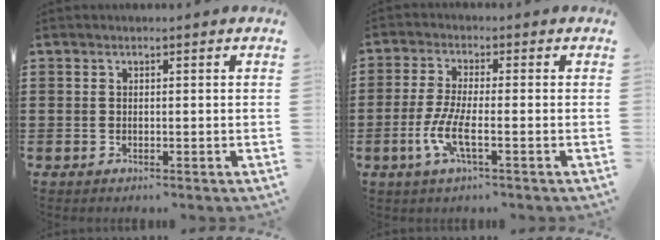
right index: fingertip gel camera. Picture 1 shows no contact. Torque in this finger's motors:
{"motor_torque": [2.03, 0.11, 0.74, 0.21]}